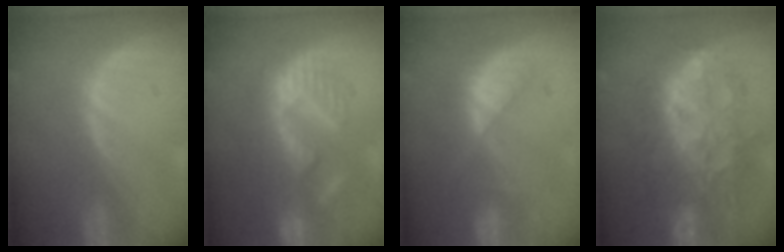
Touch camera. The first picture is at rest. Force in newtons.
{"total": 10.8, "press": 9.9, "slide": 4.3}
{"total": 7.7, "press": 6.9, "slide": 3.5}
{"total": 12.2, "press": 12.2, "slide": 1.1}